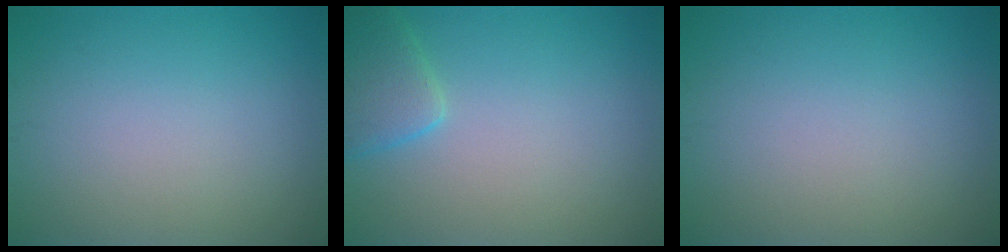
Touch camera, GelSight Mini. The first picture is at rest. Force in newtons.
{"total": 2.9, "press": 2.9, "slide": 0.1}
{"total": 0.0}